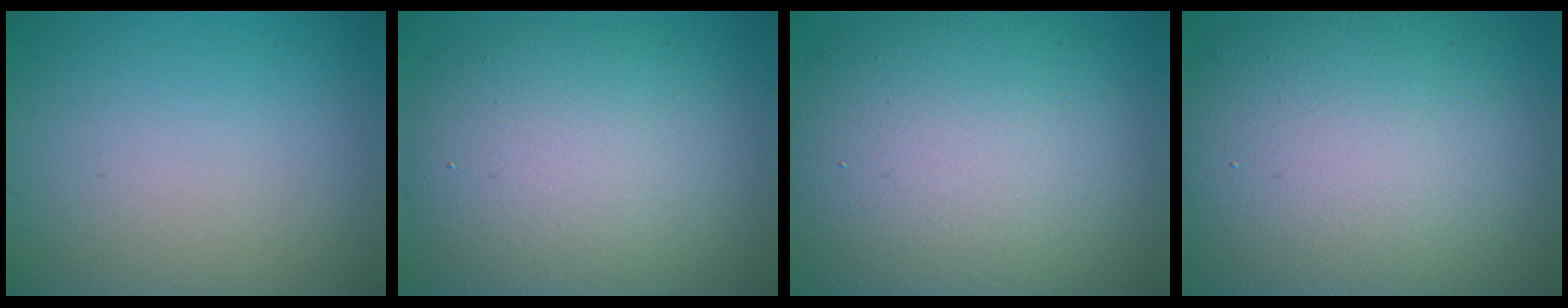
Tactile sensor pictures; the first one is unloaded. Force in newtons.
{"total": 10.4, "press": 10.3, "slide": 0.7}
{"total": 13.0, "press": 12.9, "slide": 0.9}
{"total": 15.9, "press": 15.8, "slide": 0.9}